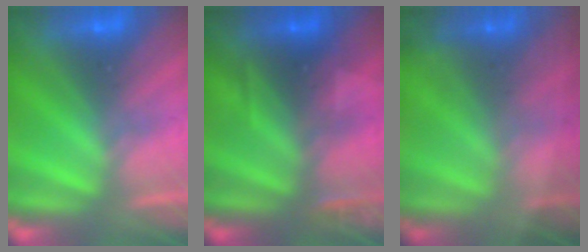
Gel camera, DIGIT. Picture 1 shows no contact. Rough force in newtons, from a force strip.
{"total": 2.4}
{"total": 7.6}